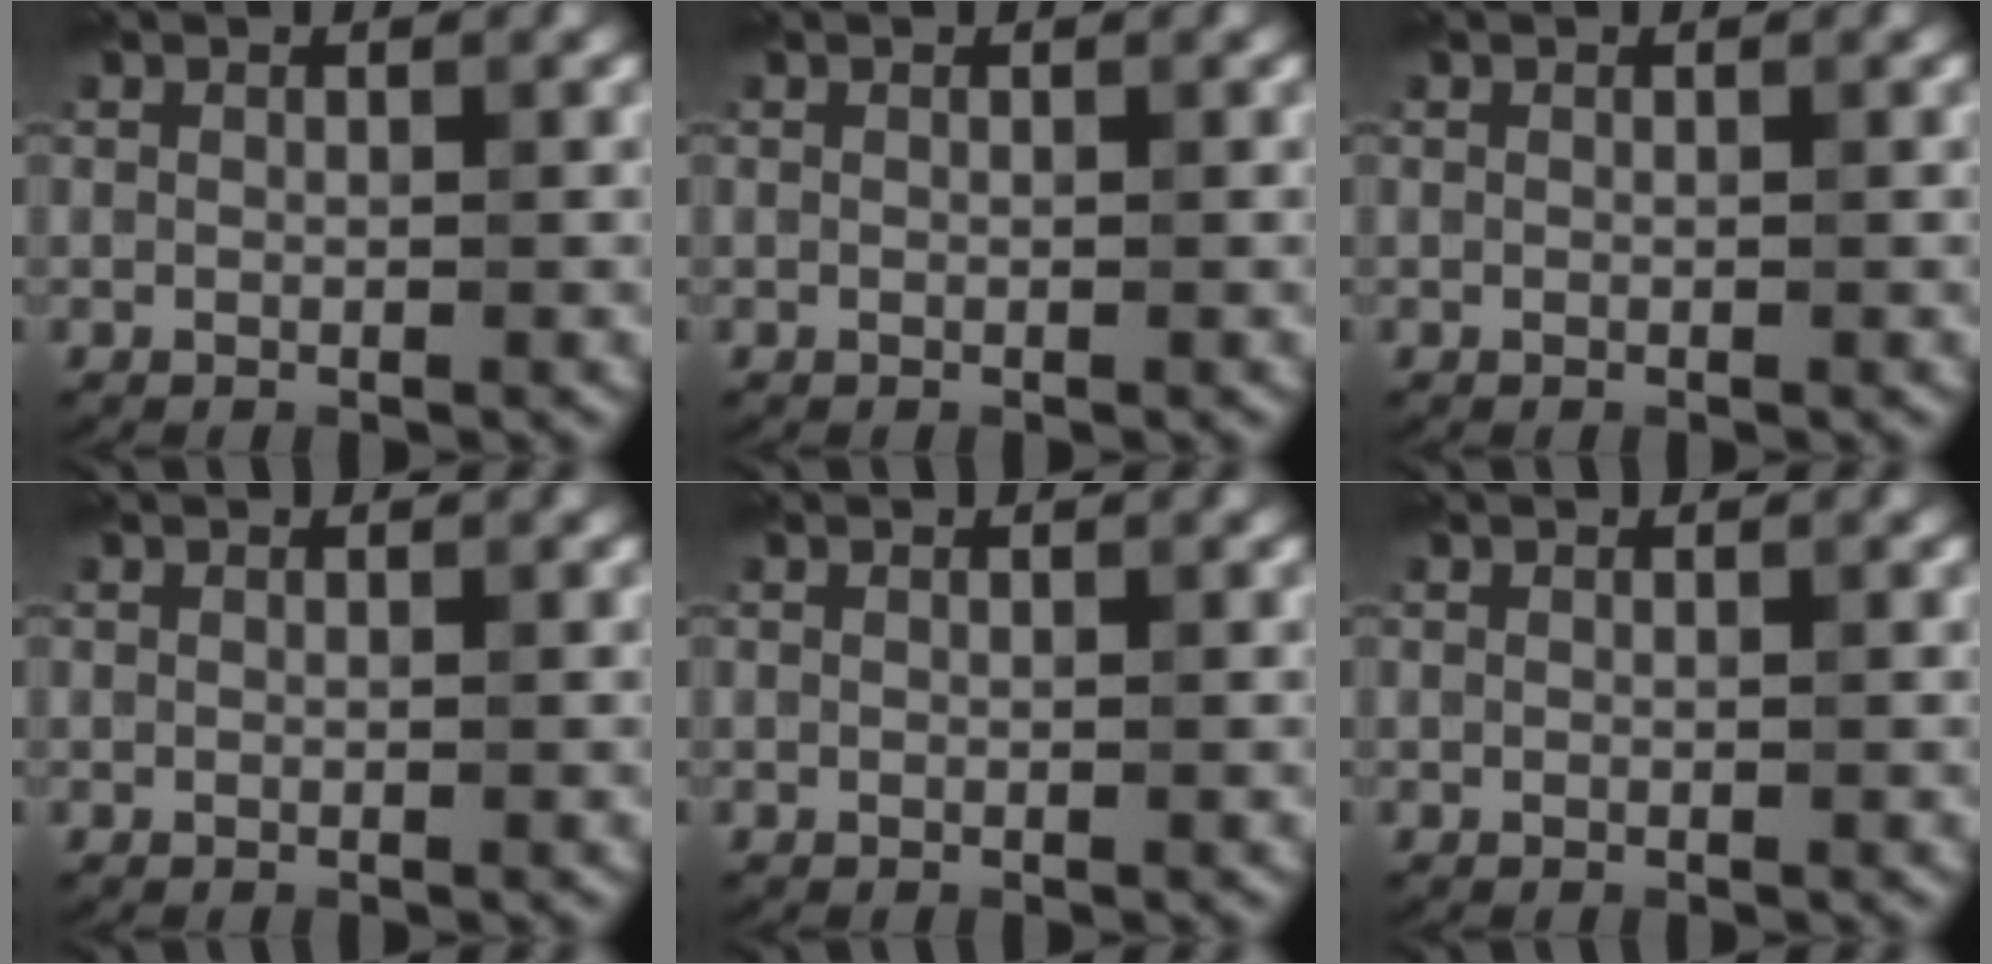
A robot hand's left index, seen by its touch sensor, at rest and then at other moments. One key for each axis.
{"total": 0.0}
{"total": 0.0}
{"total": 0.0}
{"total": 0.0}
{"total": 0.0}